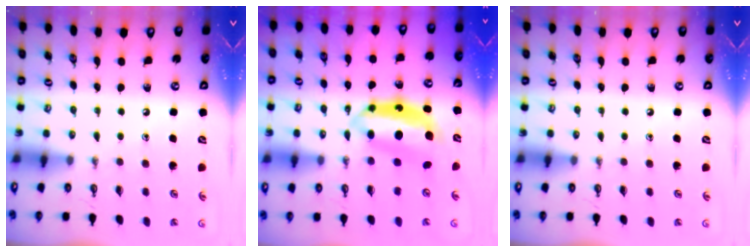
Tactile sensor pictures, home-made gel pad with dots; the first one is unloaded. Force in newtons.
{"total": 8.7, "press": 8.7, "slide": 0.7}
{"total": 0.0}